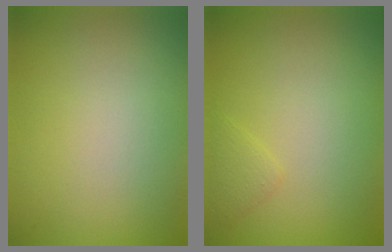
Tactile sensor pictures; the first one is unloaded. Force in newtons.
{"total": 0.9, "press": 0.9, "slide": 0.1}